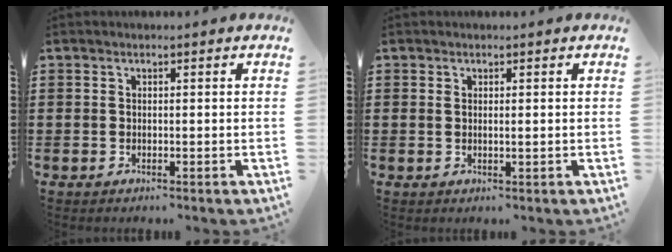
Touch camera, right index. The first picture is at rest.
{"total": 0.9, "force": [0.2, 0.1, 0.8], "torque": [-0.016, 0.000, 0.003]}